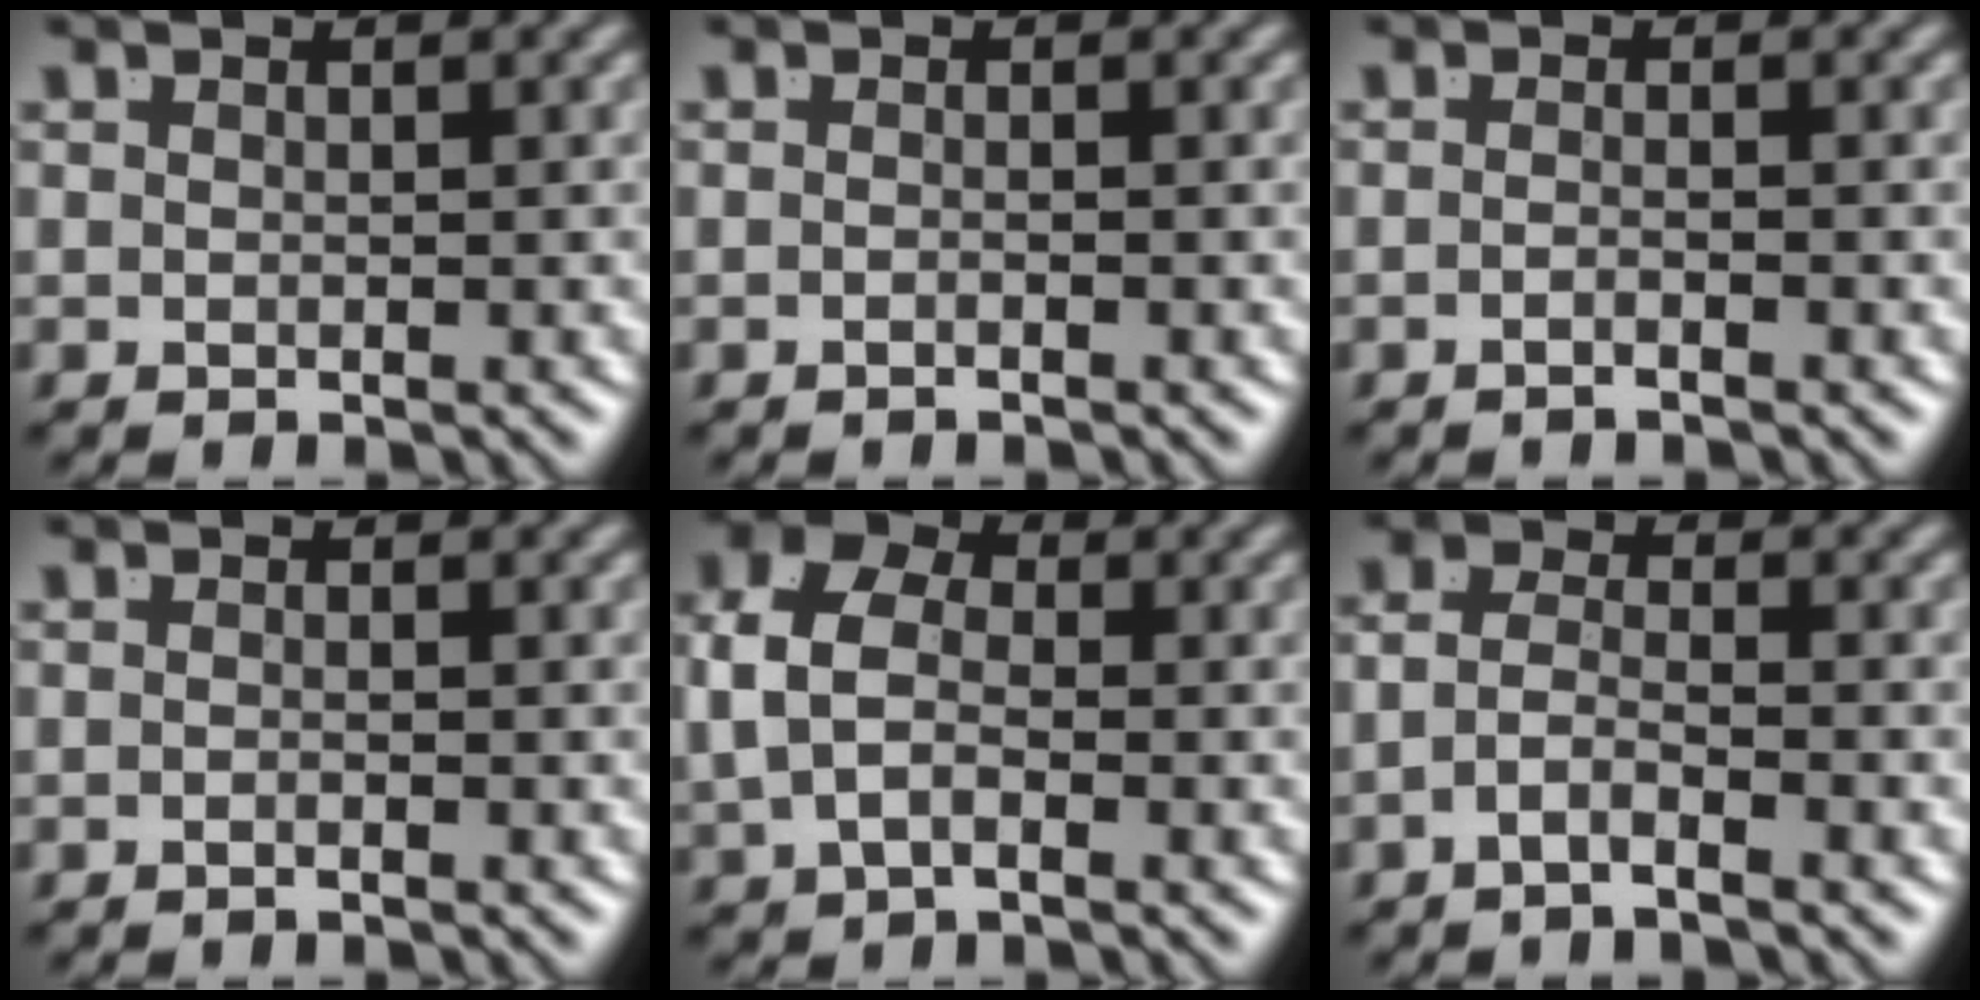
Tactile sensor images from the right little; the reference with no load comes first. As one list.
[{"total": 0.8, "force": [-0.6, -0.5, 0.2], "torque": [-0.001, 0.001, -0.013]}, {"total": 1.4, "force": [-1.1, -0.6, 0.6], "torque": [-0.010, -0.001, -0.021]}, {"total": 0.8, "force": [-0.6, -0.4, 0.2], "torque": [-0.002, 0.002, -0.012]}, {"total": 7.1, "force": [1.0, 5.5, 4.4], "torque": [-0.088, 0.012, 0.002]}, {"total": 2.6, "force": [-1.7, 0.7, 1.7], "torque": [-0.038, -0.018, -0.028]}]